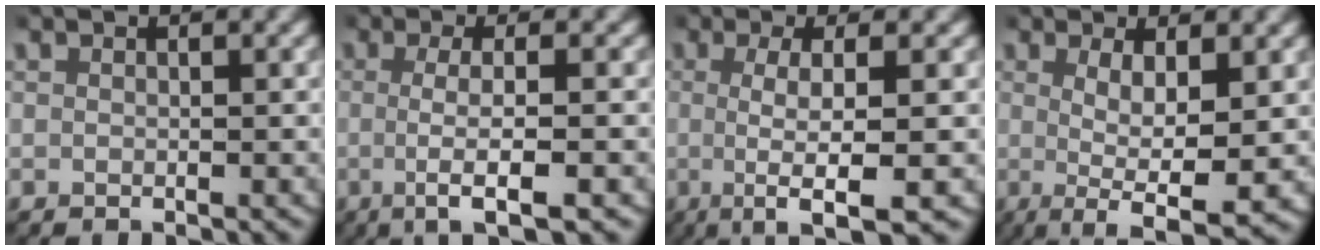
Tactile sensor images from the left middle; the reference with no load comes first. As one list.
[{"total": 4.9, "force": [-1.8, 0.3, 4.5], "torque": [-0.078, -0.010, -0.025]}, {"total": 6.8, "force": [-4.0, 0.7, 5.5], "torque": [-0.090, -0.021, -0.052]}, {"total": 6.7, "force": [-3.5, 1.7, 5.4], "torque": [-0.097, -0.036, -0.037]}]